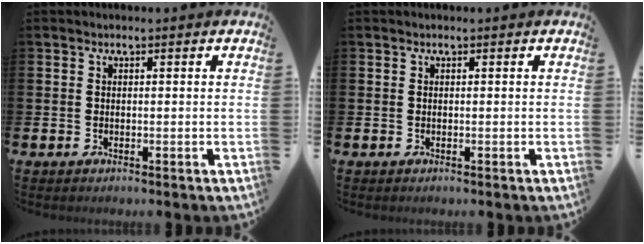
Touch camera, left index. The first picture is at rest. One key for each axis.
{"total": 0.0}